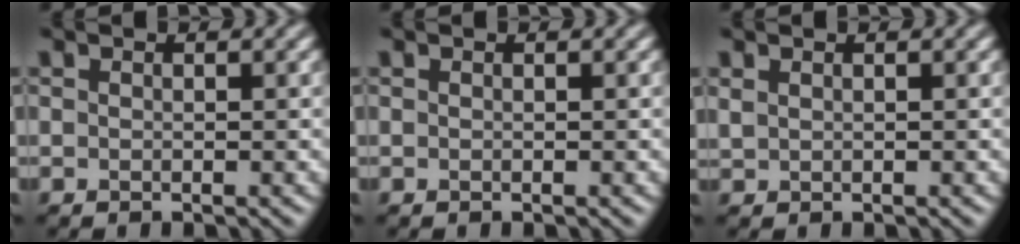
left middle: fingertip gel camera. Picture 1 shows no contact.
{"total": 0.0}
{"total": 0.6, "force": [0.5, 0.3, 0.3], "torque": [-0.012, 0.002, 0.015]}